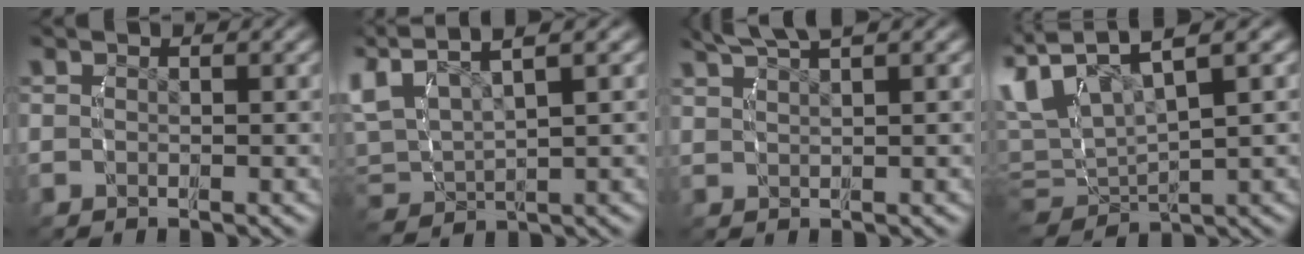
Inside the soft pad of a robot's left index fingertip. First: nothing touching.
{"total": 7.0, "force": [3.1, 4.6, 4.2], "torque": [-0.113, -0.002, 0.057]}
{"total": 4.0, "force": [3.6, -0.2, 1.9], "torque": [-0.026, 0.010, 0.064]}
{"total": 5.7, "force": [1.9, 3.6, 4.0], "torque": [-0.110, -0.027, 0.054]}